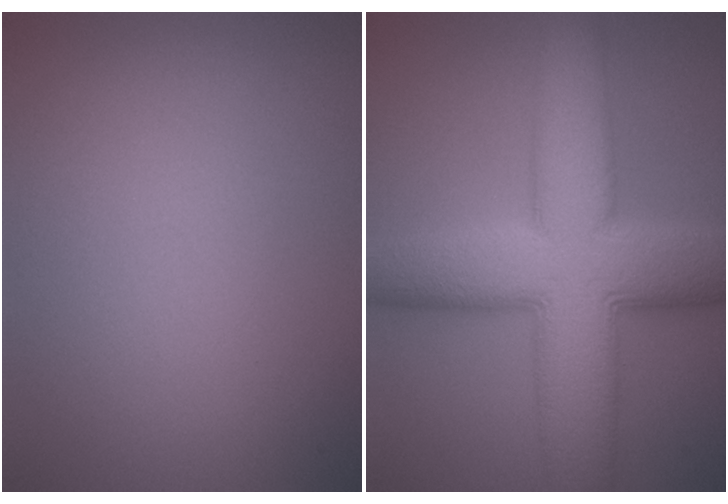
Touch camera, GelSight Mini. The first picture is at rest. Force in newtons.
{"total": 12.7, "press": 12.7, "slide": 0.1}